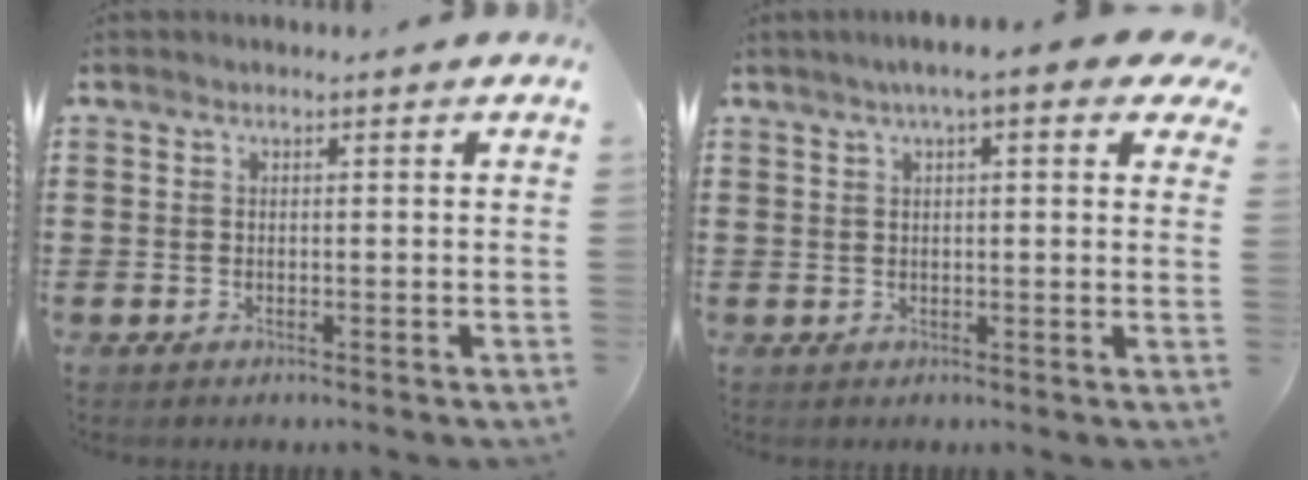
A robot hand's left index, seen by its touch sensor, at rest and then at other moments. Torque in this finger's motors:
{"motor_torque": [2.14, 0.00, 0.88, 0.13]}